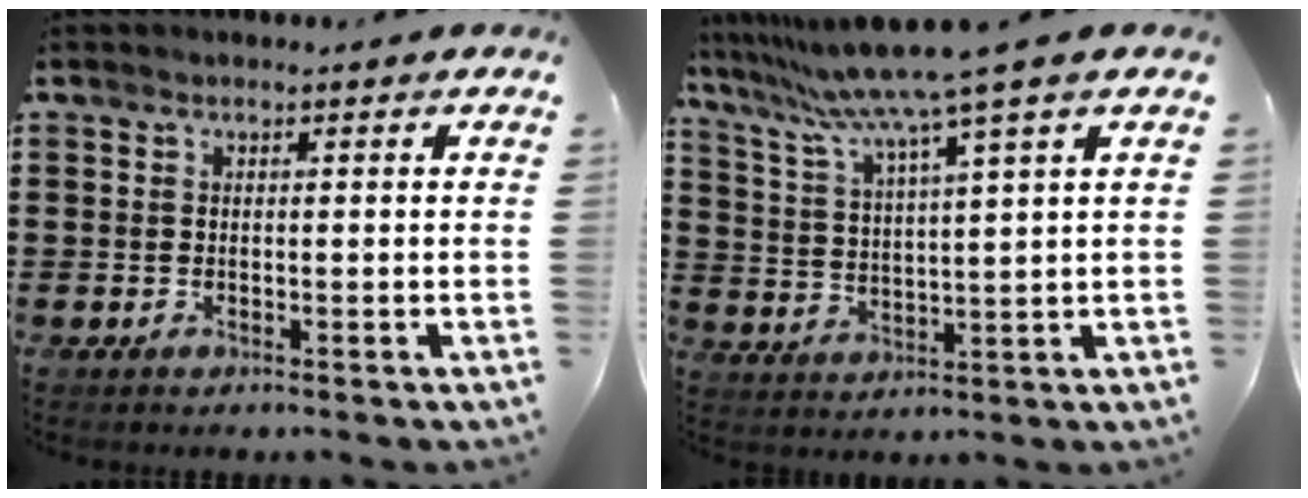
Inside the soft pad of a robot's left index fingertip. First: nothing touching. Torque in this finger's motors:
{"motor_torque": [1.07, -1.07, 1.05, 0.21]}